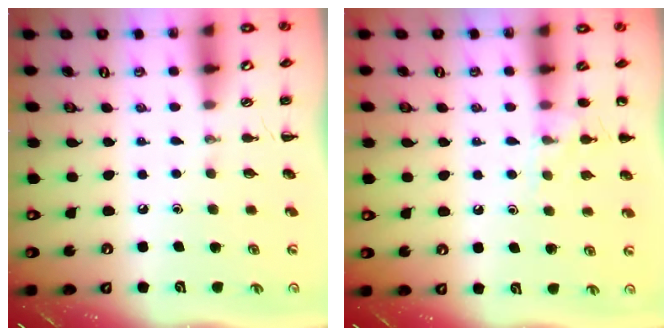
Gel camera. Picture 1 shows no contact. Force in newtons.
{"total": 8.7, "press": 8.6, "slide": 1.2}